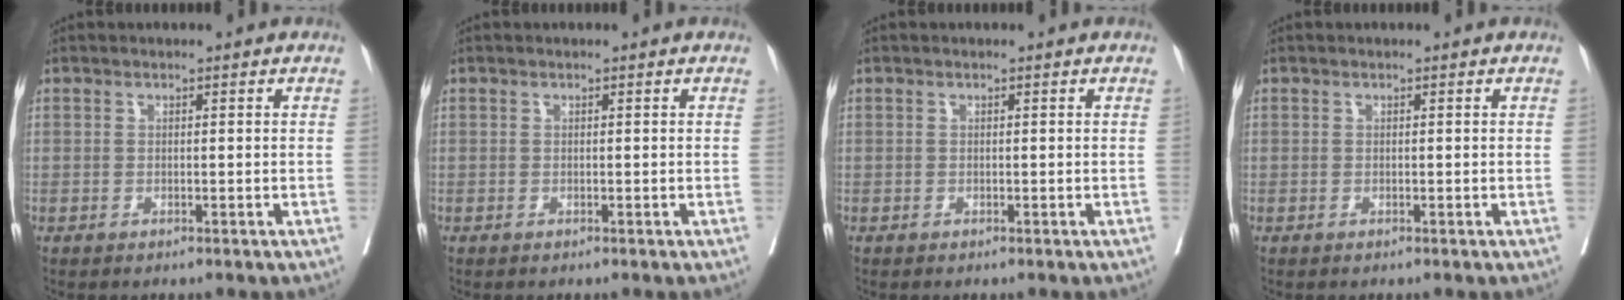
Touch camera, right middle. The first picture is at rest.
{"total": 0.0}
{"total": 0.0}
{"total": 0.0}